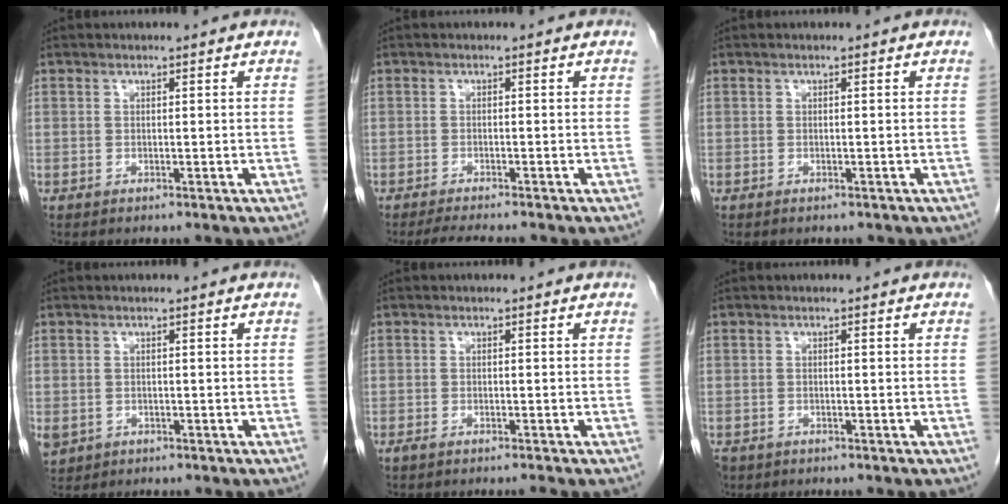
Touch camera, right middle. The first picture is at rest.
{"total": 3.7, "force": [-3.3, -0.2, 1.7], "torque": [-0.029, -0.013, -0.053]}
{"total": 2.0, "force": [-1.6, 0.9, 0.8], "torque": [-0.016, -0.003, -0.014]}
{"total": 3.4, "force": [-1.3, 2.9, 1.2], "torque": [-0.026, -0.003, -0.013]}
{"total": 1.3, "force": [-1.1, -0.2, 0.6], "torque": [-0.011, -0.001, -0.019]}
{"total": 2.7, "force": [-1.8, 1.8, 0.8], "torque": [-0.020, -0.003, -0.033]}